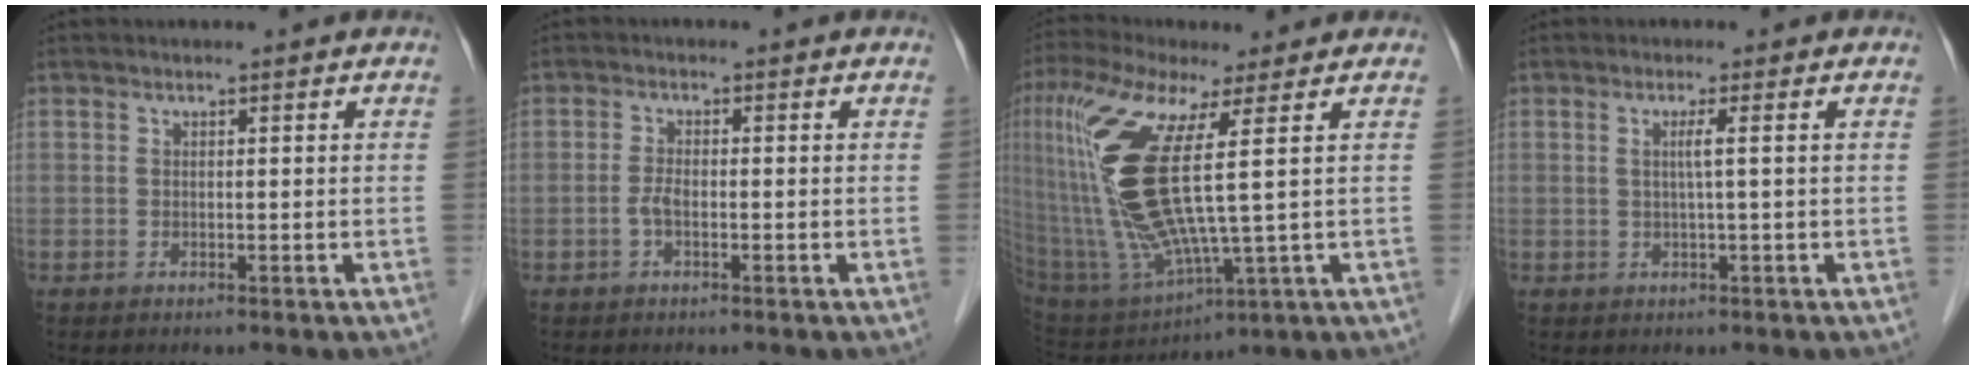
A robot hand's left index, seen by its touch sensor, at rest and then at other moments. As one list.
[{"total": 1.7, "force": [-0.7, 0.5, 1.5], "torque": [-0.032, 0.002, -0.015]}, {"total": 15.9, "force": [3.2, 1.9, 15.4], "torque": [-0.352, -0.007, 0.068]}, {"total": 2.0, "force": [0.3, -0.5, 1.9], "torque": [-0.037, -0.001, 0.005]}]